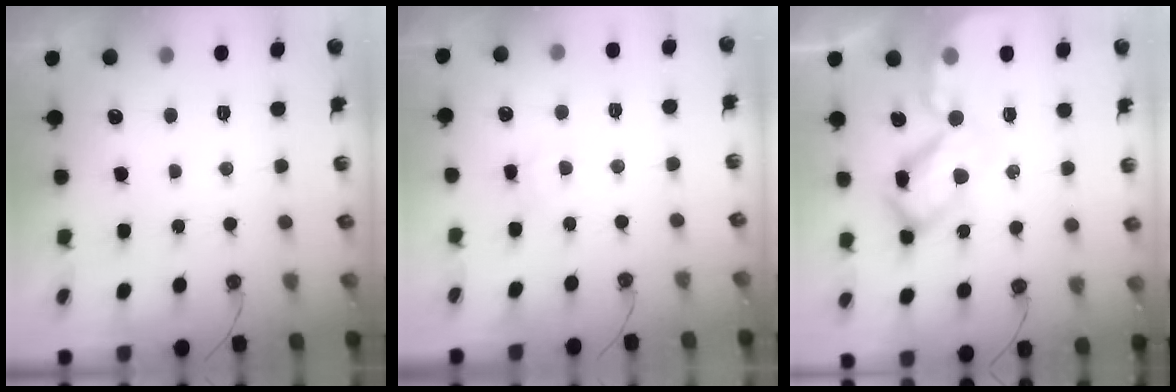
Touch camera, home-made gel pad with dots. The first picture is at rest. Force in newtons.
{"total": 4.2, "press": 4.2, "slide": 0.6}
{"total": 17.7, "press": 17.7, "slide": 1.7}